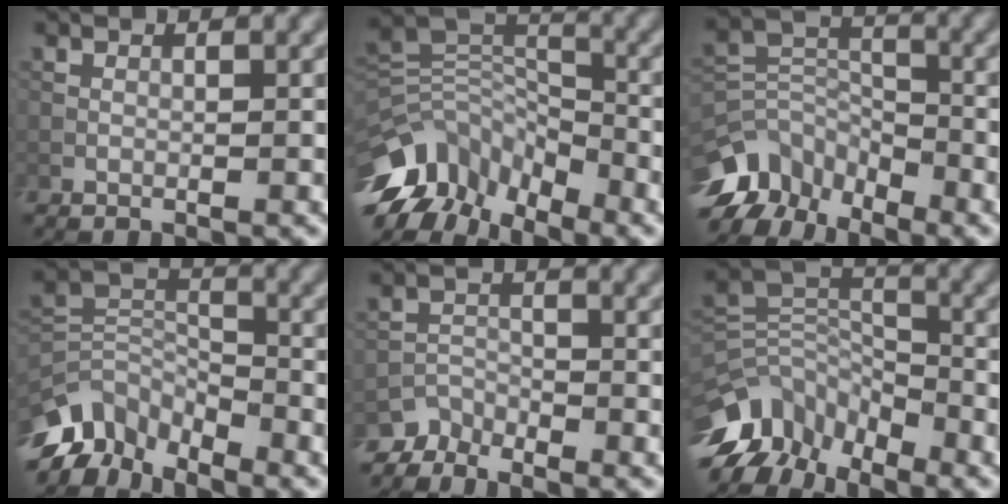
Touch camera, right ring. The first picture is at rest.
{"total": 10.7, "force": [-7.1, 5.8, 5.5], "torque": [-0.114, 0.011, -0.142]}
{"total": 9.4, "force": [-7.0, 5.3, 3.2], "torque": [-0.056, 0.004, -0.130]}
{"total": 7.8, "force": [-6.0, 3.8, 3.1], "torque": [-0.057, -0.006, -0.124]}
{"total": 2.8, "force": [-2.7, 0.7, -0.3], "torque": [0.015, -0.001, -0.058]}
{"total": 9.9, "force": [-6.9, 5.4, 4.5], "torque": [-0.092, 0.012, -0.135]}